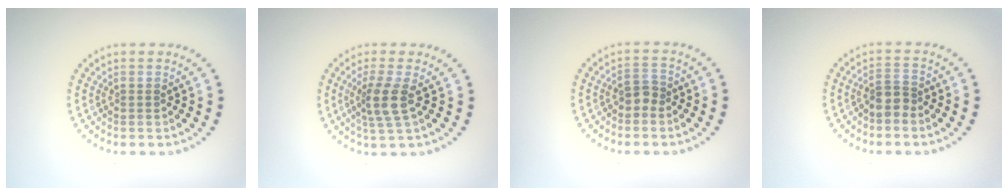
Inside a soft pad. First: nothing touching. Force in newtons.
{"total": 2.8, "press": 2.3, "slide": 1.7}
{"total": 1.5, "press": 1.3, "slide": 0.8}
{"total": 2.1, "press": 1.7, "slide": 1.3}